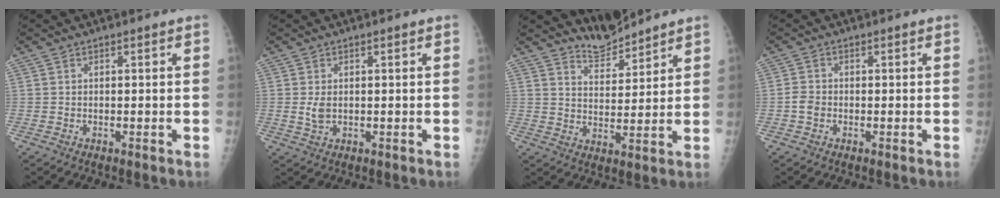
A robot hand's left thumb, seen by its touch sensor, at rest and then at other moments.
{"total": 2.3, "force": [0.1, 1.5, 1.7], "torque": [-0.034, -0.006, 0.006]}
{"total": 5.6, "force": [5.5, 1.0, 0.1], "torque": [0.010, -0.044, 0.107]}
{"total": 2.1, "force": [-0.7, 1.7, 0.9], "torque": [-0.011, 0.005, -0.014]}